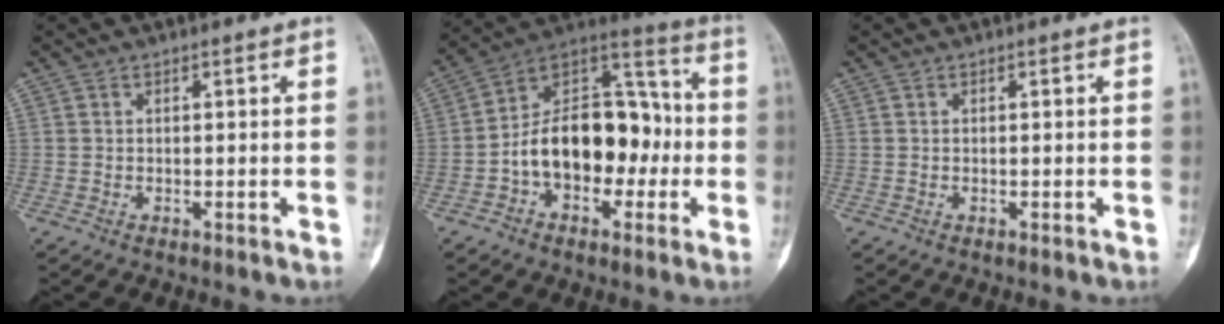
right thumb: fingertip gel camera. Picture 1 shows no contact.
{"total": 19.0, "force": [-2.9, 12.1, 14.3], "torque": [-0.195, 0.057, -0.052]}
{"total": 0.0}